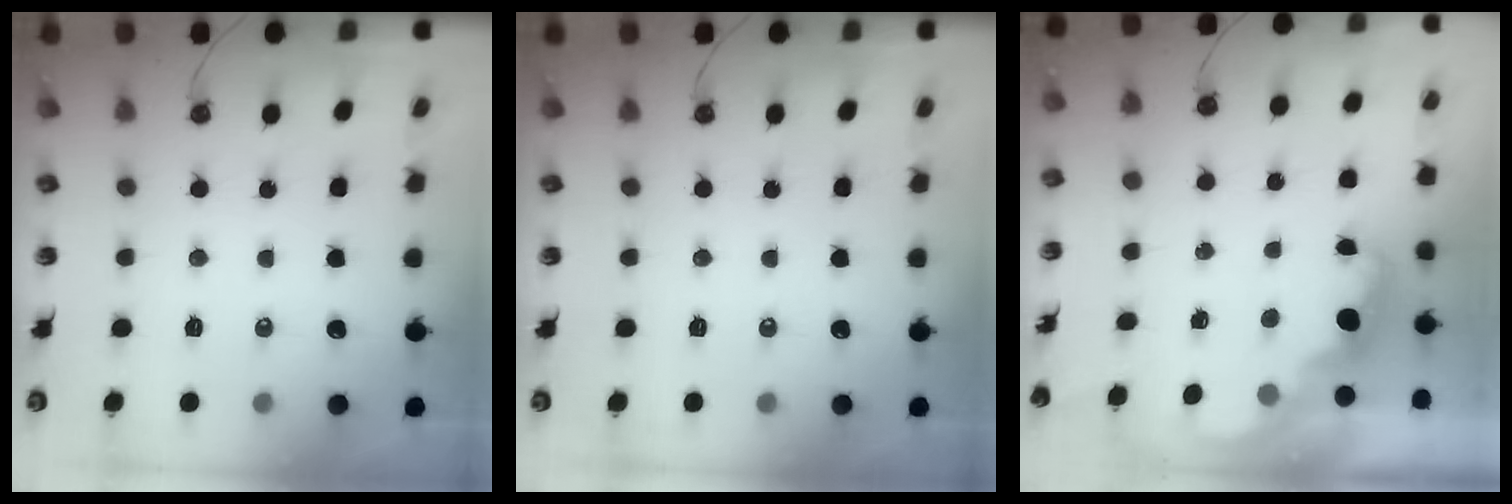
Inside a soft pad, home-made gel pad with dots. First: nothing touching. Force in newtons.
{"total": 0.0}
{"total": 2.3, "press": 2.2, "slide": 0.5}